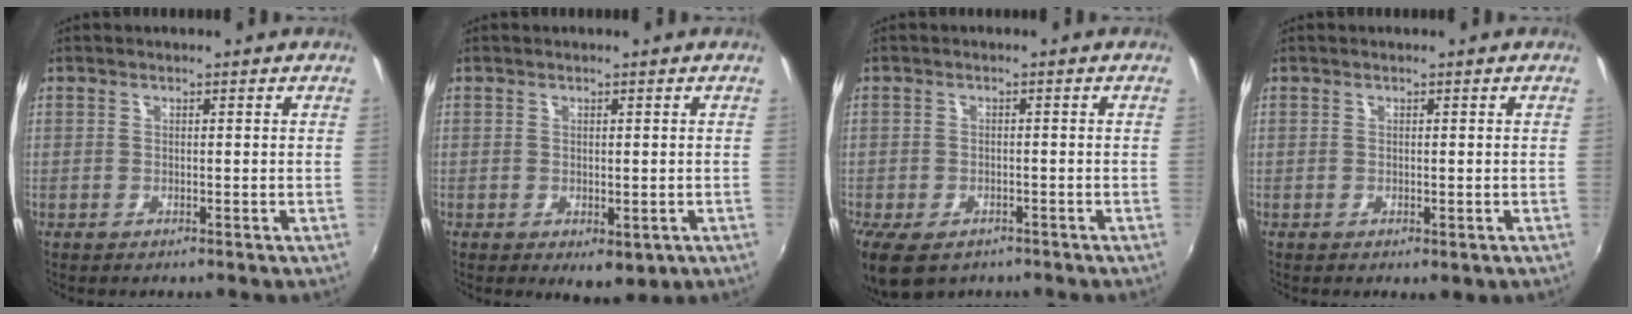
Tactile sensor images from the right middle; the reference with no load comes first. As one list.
[{"total": 3.3, "force": [-0.7, 2.1, 2.5], "torque": [-0.038, -0.014, -0.006]}, {"total": 7.8, "force": [-5.1, 4.2, 4.2], "torque": [-0.103, -0.034, -0.085]}, {"total": 0.8, "force": [0.0, 0.4, 0.6], "torque": [-0.010, -0.003, 0.000]}]